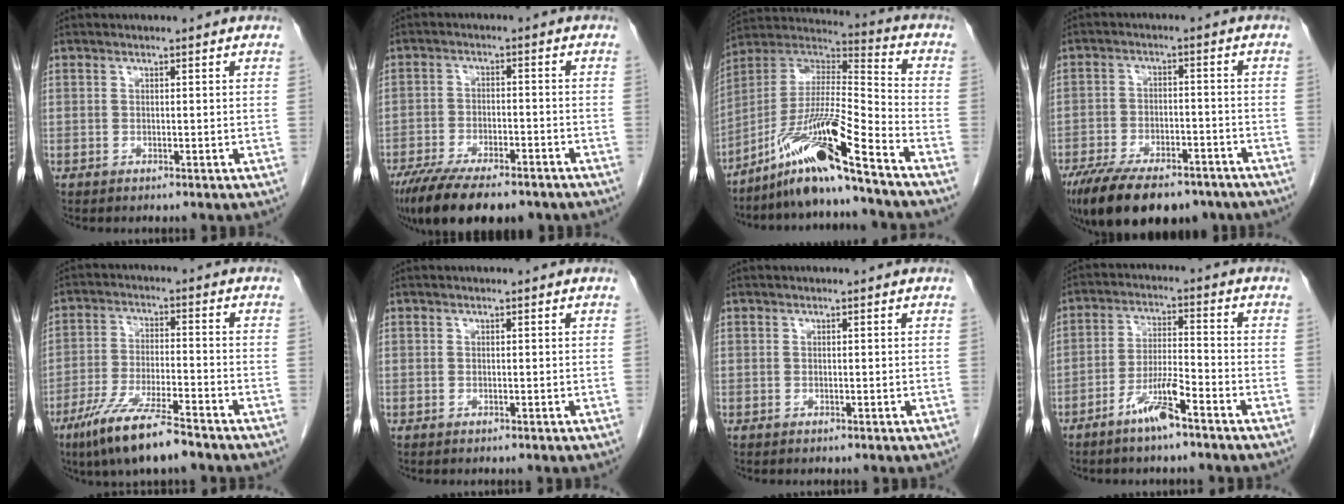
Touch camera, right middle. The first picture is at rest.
{"total": 15.6, "force": [-11.9, 4.5, 9.1], "torque": [-0.167, -0.022, -0.186]}
{"total": 14.0, "force": [-9.9, -1.0, 9.9], "torque": [-0.187, 0.003, -0.183]}
{"total": 17.6, "force": [-13.3, 6.4, 9.7], "torque": [-0.181, -0.011, -0.201]}
{"total": 11.3, "force": [-8.1, 0.8, 7.8], "torque": [-0.151, -0.029, -0.148]}
{"total": 0.0}
{"total": 0.0}
{"total": 6.7, "force": [-4.5, 0.5, 5.0], "torque": [-0.101, -0.001, -0.085]}